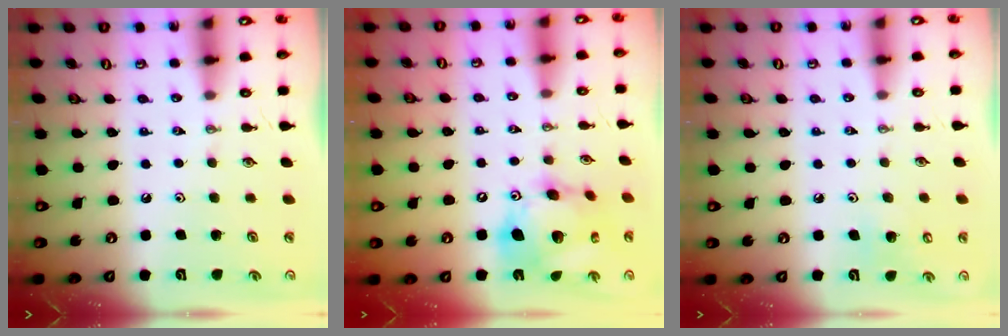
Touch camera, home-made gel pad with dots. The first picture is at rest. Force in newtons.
{"total": 17.4, "press": 17.3, "slide": 2.2}
{"total": 6.5, "press": 6.4, "slide": 1.1}